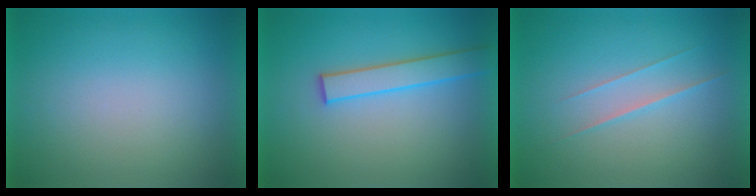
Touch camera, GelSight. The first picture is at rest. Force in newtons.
{"total": 2.7}
{"total": 1.6}